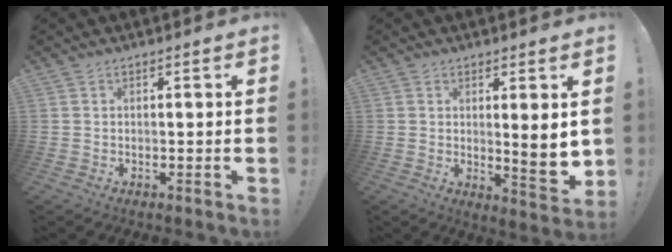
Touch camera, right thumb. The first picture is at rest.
{"total": 7.2, "force": [1.9, 0.8, 6.9], "torque": [-0.083, -0.027, 0.030]}